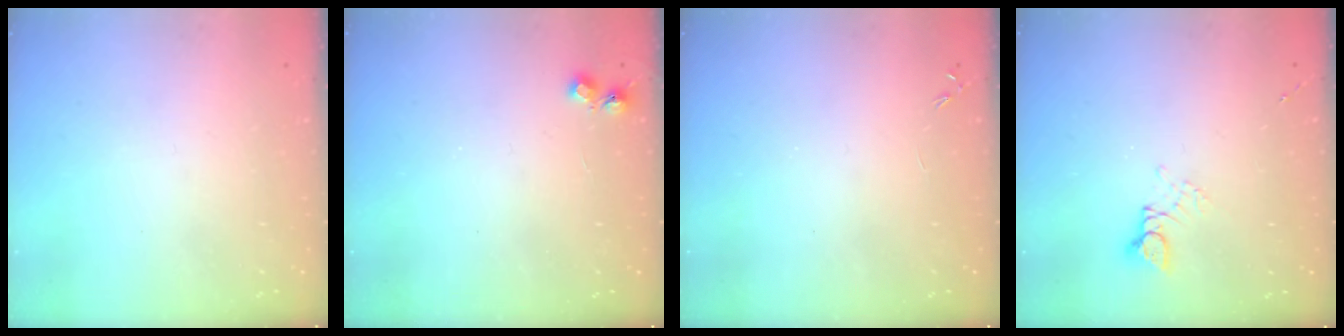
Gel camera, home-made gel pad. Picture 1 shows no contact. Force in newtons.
{"total": 5.1, "press": 5.0, "slide": 0.6}
{"total": 0.0}
{"total": 2.7, "press": 2.7, "slide": 0.2}